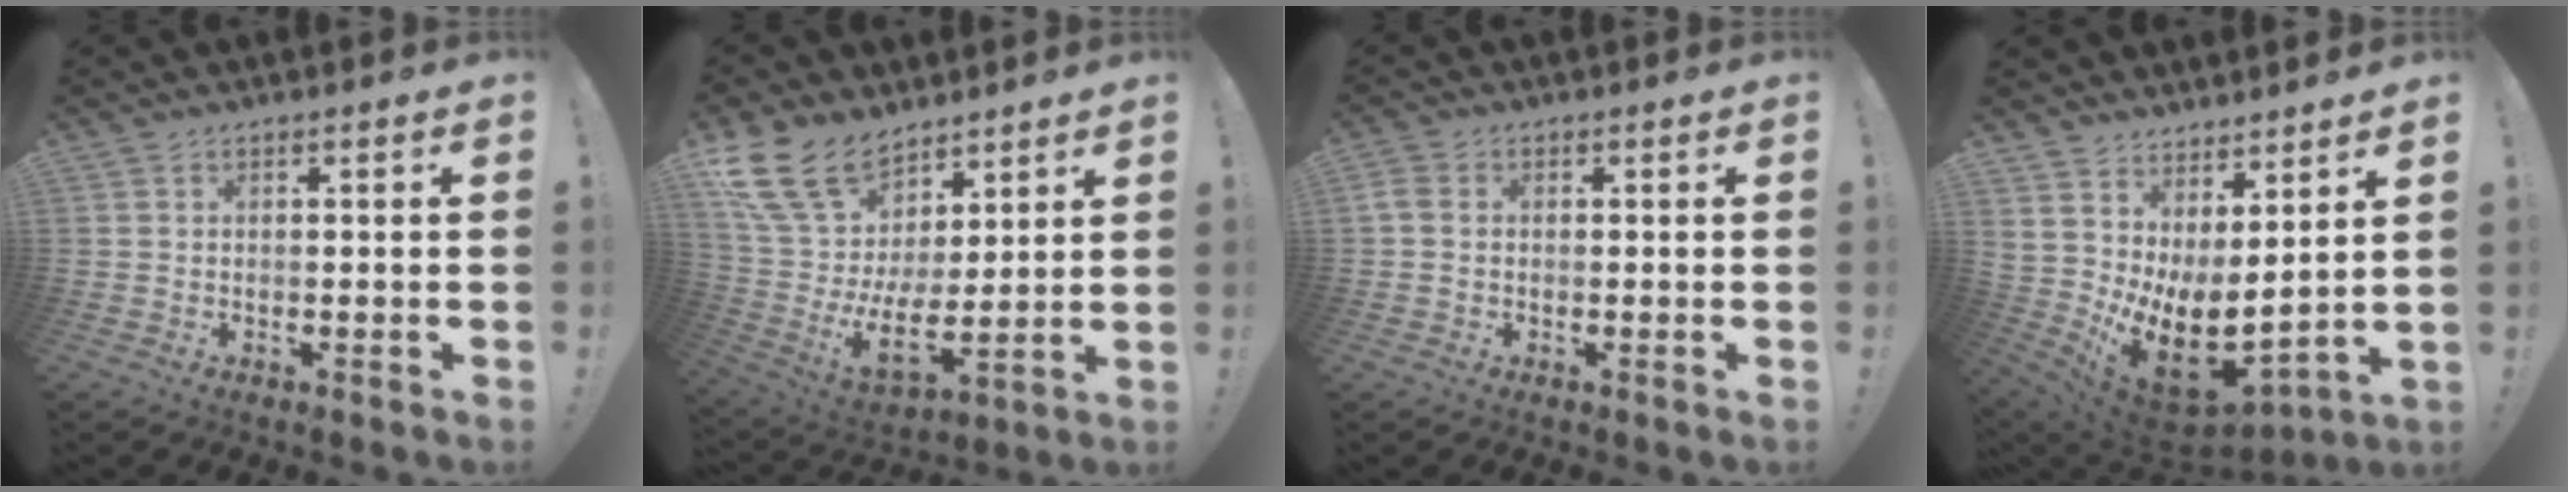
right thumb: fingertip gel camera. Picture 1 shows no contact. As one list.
[{"total": 17.0, "force": [9.6, 9.1, 10.7], "torque": [-0.239, -0.078, 0.177]}, {"total": 3.6, "force": [0.1, 2.9, 2.1], "torque": [-0.047, 0.007, 0.005]}, {"total": 10.9, "force": [-0.6, 5.0, 9.6], "torque": [-0.132, -0.031, 0.003]}]